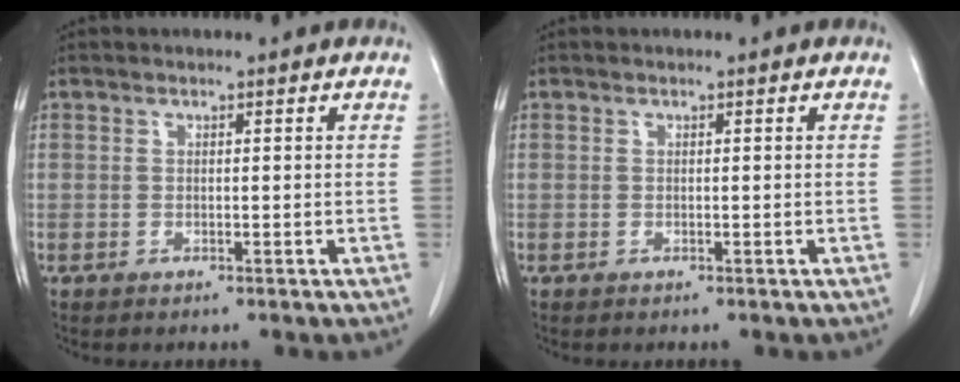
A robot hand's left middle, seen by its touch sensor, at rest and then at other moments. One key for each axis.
{"total": 0.0}